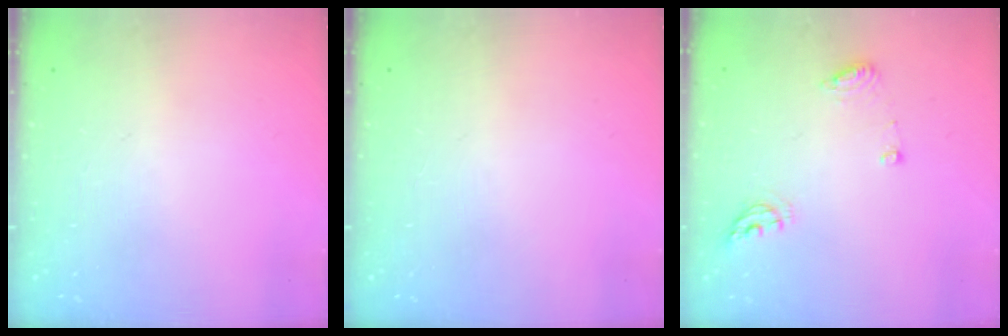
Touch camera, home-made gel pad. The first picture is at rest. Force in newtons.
{"total": 0.0}
{"total": 6.9, "press": 6.8, "slide": 0.9}